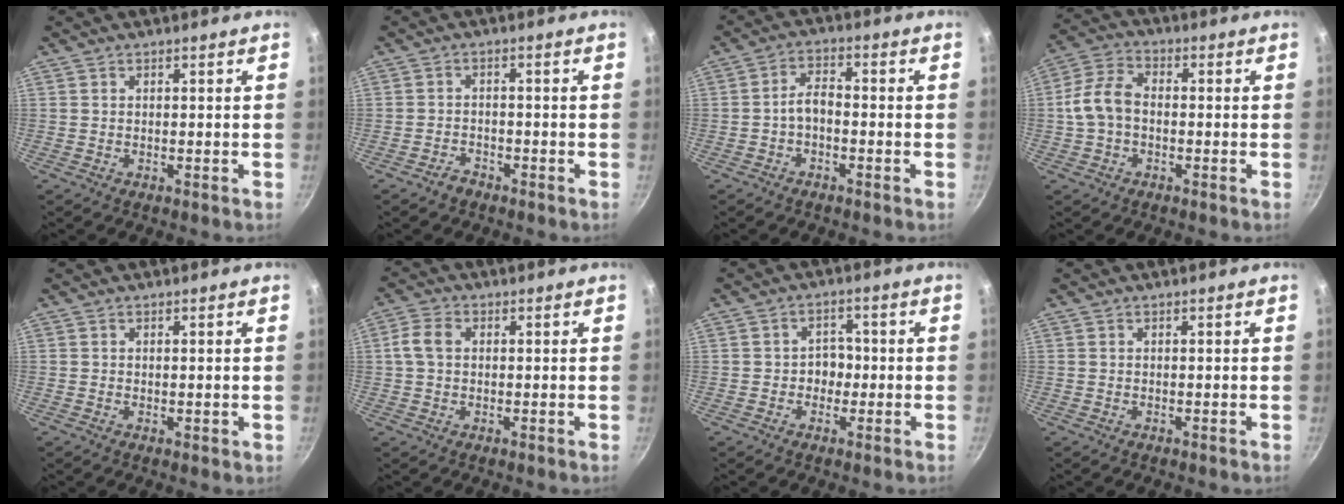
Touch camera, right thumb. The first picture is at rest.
{"total": 2.1, "force": [-1.8, 1.1, 0.5], "torque": [-0.009, 0.008, -0.032]}
{"total": 4.2, "force": [-1.2, 2.4, 3.2], "torque": [-0.051, 0.023, -0.030]}
{"total": 8.0, "force": [-0.7, 5.5, 5.8], "torque": [-0.115, 0.027, -0.023]}
{"total": 0.8, "force": [0.0, 0.3, 0.8], "torque": [-0.012, -0.006, 0.001]}
{"total": 4.7, "force": [0.6, 3.4, 3.2], "torque": [-0.068, 0.013, 0.009]}
{"total": 3.9, "force": [-0.6, 3.2, 2.1], "torque": [-0.003, 0.011, -0.019]}
{"total": 0.0}